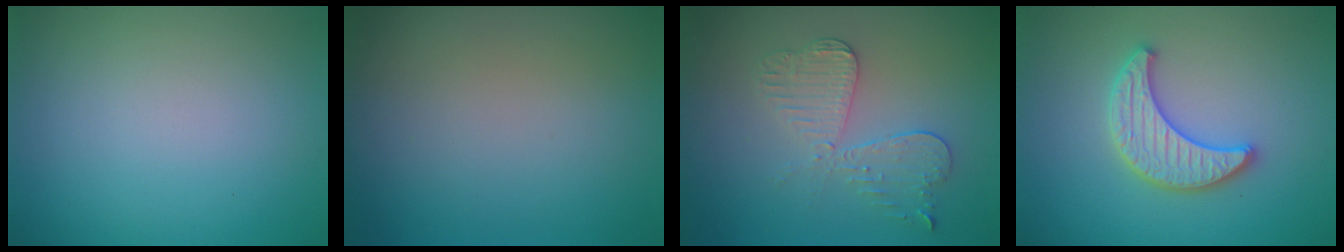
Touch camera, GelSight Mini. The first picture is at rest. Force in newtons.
{"total": 0.0}
{"total": 3.9, "press": 3.3, "slide": 2.0}
{"total": 3.6, "press": 3.5, "slide": 0.7}